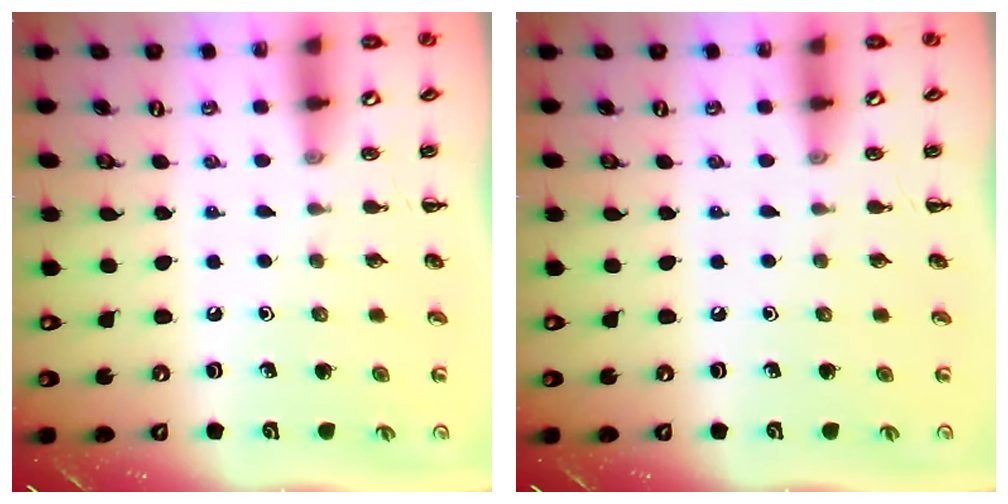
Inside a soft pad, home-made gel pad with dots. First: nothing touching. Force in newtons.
{"total": 0.0}